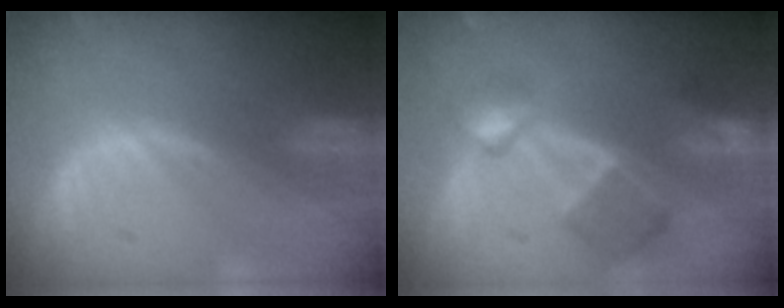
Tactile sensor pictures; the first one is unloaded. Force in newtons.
{"total": 7.7, "press": 6.7, "slide": 3.7}